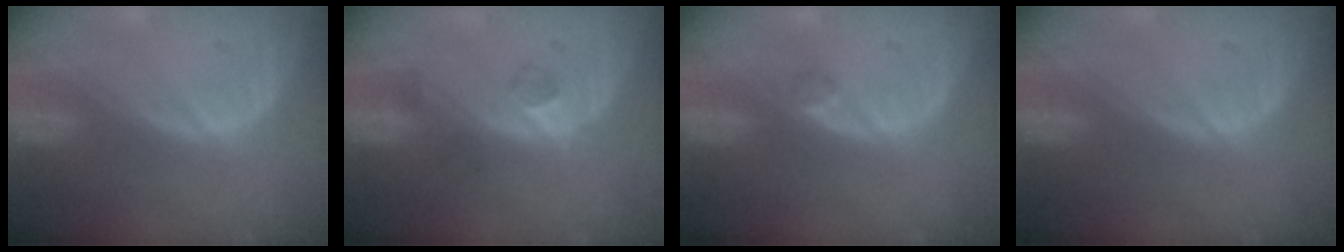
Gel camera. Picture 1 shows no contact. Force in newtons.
{"total": 3.6, "press": 3.2, "slide": 1.7}
{"total": 1.2, "press": 1.0, "slide": 0.7}
{"total": 0.0}